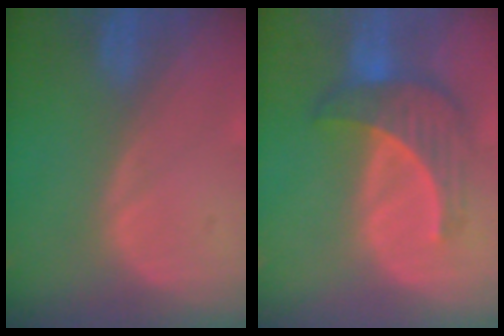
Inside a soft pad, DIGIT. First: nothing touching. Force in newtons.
{"total": 7.3, "press": 6.7, "slide": 2.9}